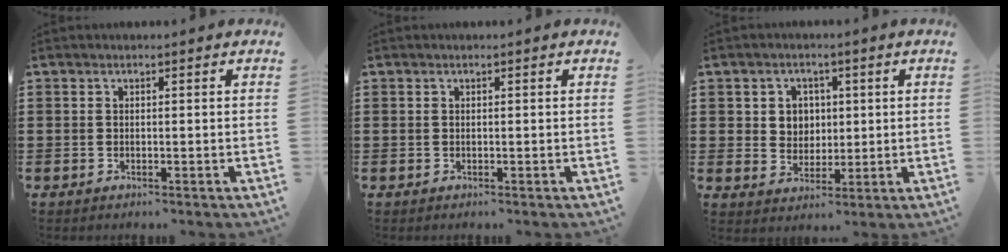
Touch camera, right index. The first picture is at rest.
{"total": 0.0}
{"total": 4.1, "force": [1.0, 3.8, 1.0], "torque": [-0.030, 0.010, 0.014]}